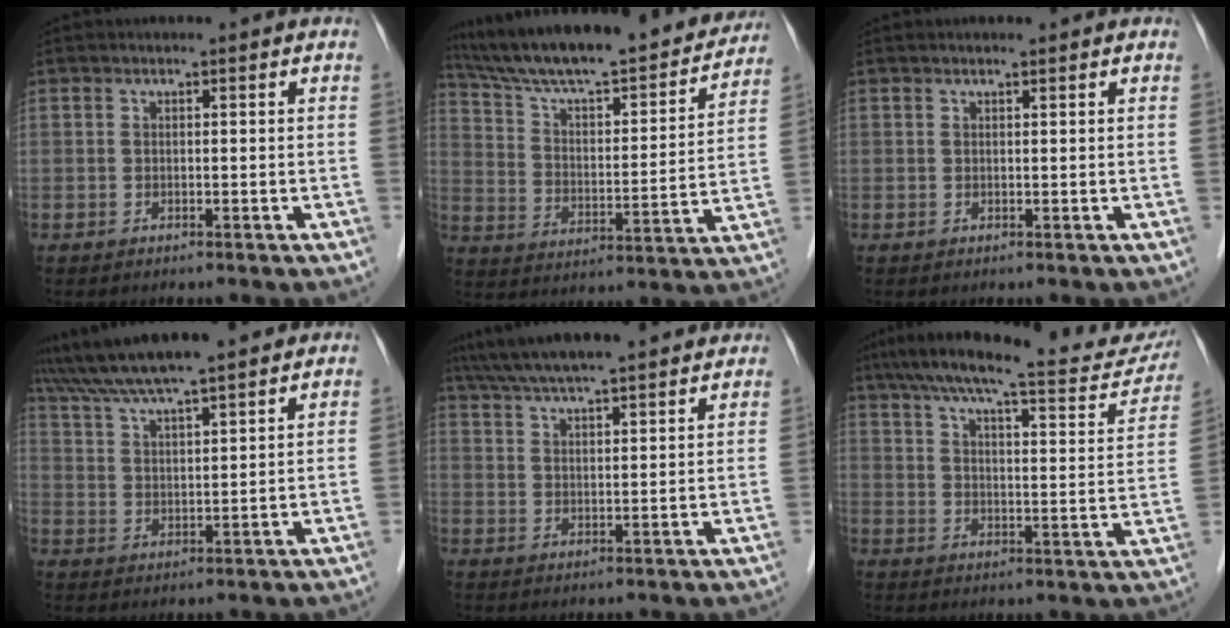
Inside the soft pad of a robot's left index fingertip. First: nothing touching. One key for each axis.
{"total": 25.5, "fx": 22.5, "fy": 4.2, "fz": 11.3, "tx": -0.185, "ty": -0.003, "tz": 0.324}
{"total": 0.6, "fx": 0.5, "fy": 0.0, "fz": 0.3, "tx": -0.011, "ty": 0.001, "tz": 0.010}
{"total": 15.0, "fx": 13.1, "fy": 0.9, "fz": 7.2, "tx": -0.127, "ty": 0.033, "tz": 0.211}
{"total": 20.2, "fx": 17.9, "fy": 2.4, "fz": 9.2, "tx": -0.155, "ty": 0.049, "tz": 0.254}
{"total": 22.1, "fx": 19.5, "fy": 3.3, "fz": 9.7, "tx": -0.144, "ty": -0.014, "tz": 0.254}